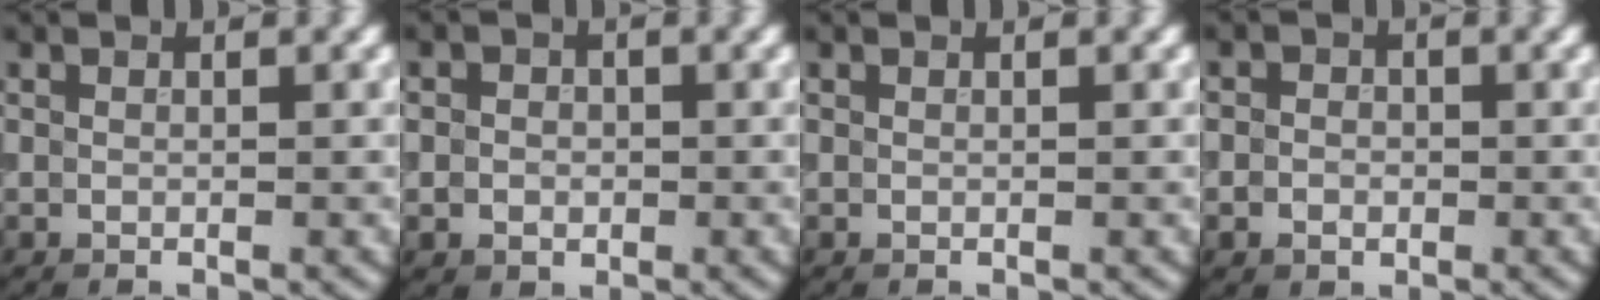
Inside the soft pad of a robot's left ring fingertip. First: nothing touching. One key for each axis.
{"total": 1.9, "fx": -0.2, "fy": 1.8, "fz": 0.7, "tx": 0.003, "ty": -0.002, "tz": -0.011}
{"total": 0.0}
{"total": 1.8, "fx": -0.4, "fy": 1.6, "fz": 0.7, "tx": 0.002, "ty": -0.002, "tz": -0.013}